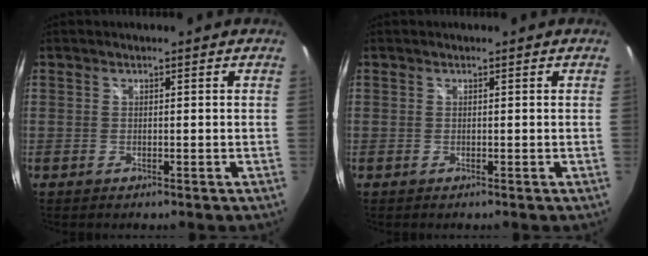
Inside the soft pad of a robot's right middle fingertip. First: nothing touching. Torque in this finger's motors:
{"motor_torque": [0.00, 0.00, 0.00, 0.01]}